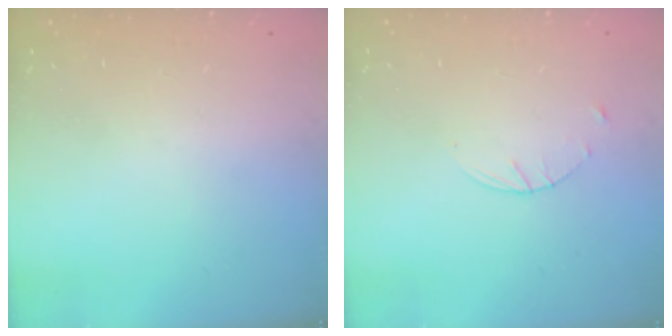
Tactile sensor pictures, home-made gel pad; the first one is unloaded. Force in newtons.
{"total": 1.6, "press": 1.6, "slide": 0.2}